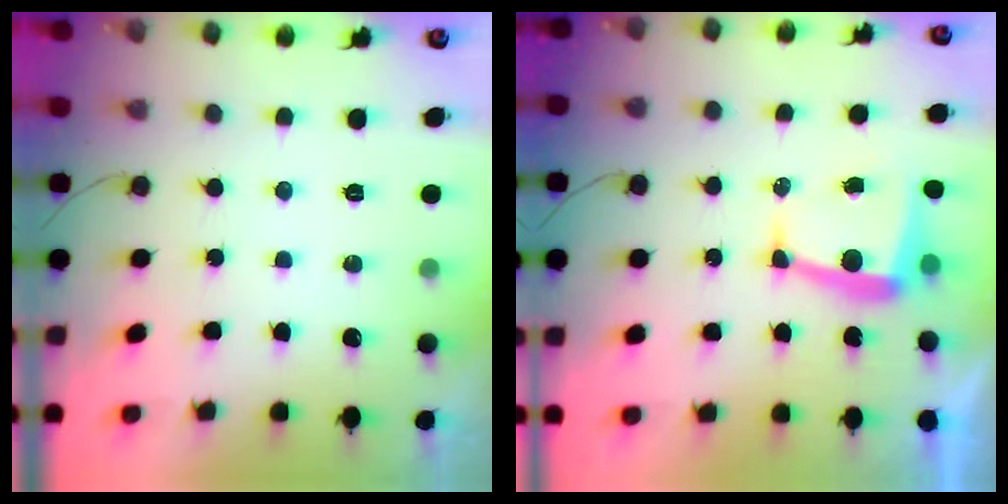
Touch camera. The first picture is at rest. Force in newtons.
{"total": 6.1, "press": 6.1, "slide": 0.2}